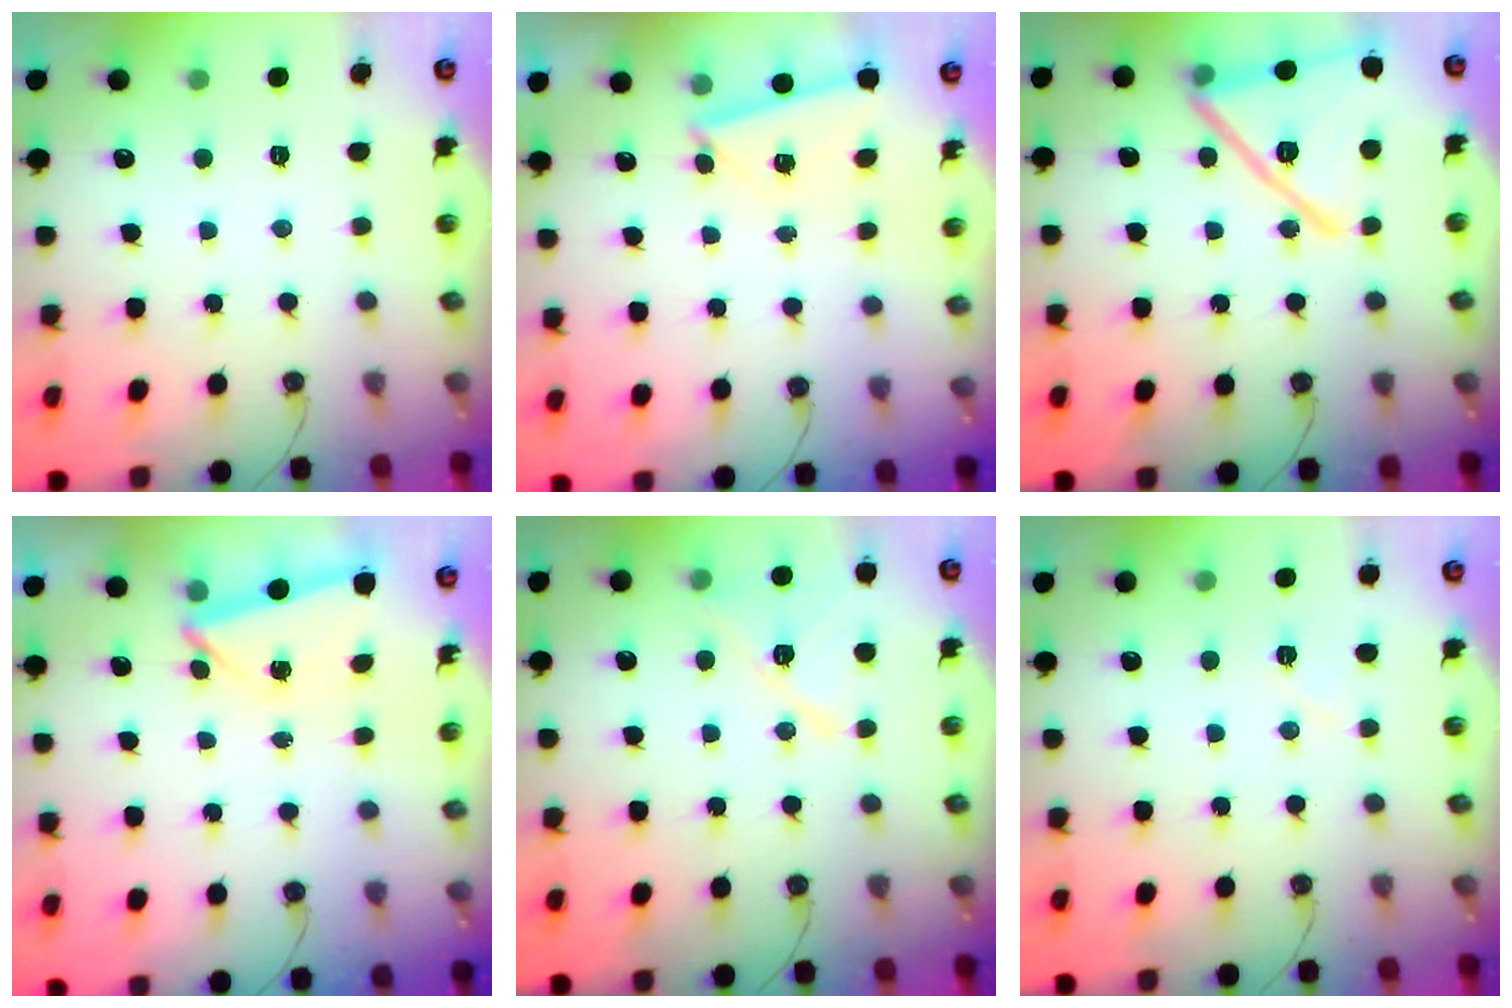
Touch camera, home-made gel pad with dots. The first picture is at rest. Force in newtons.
{"total": 2.7, "press": 2.0, "slide": 1.7}
{"total": 23.2, "press": 20.6, "slide": 10.7}
{"total": 2.9, "press": 2.6, "slide": 1.2}
{"total": 13.3, "press": 12.7, "slide": 4.1}
{"total": 5.3, "press": 4.6, "slide": 2.5}